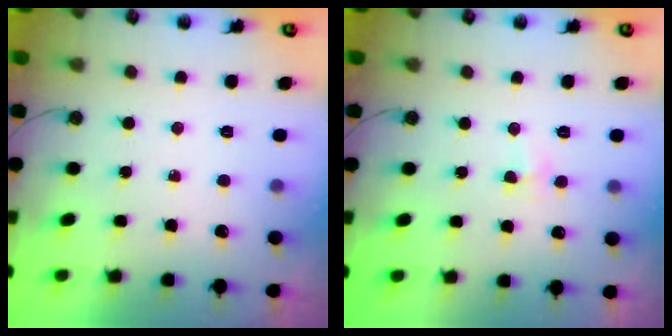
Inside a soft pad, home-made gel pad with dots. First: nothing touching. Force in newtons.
{"total": 2.8, "press": 2.7, "slide": 0.5}